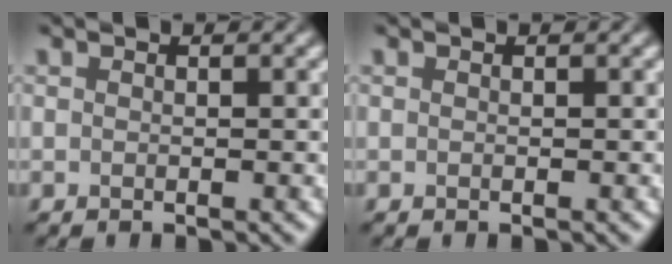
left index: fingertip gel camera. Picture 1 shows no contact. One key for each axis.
{"total": 0.0}